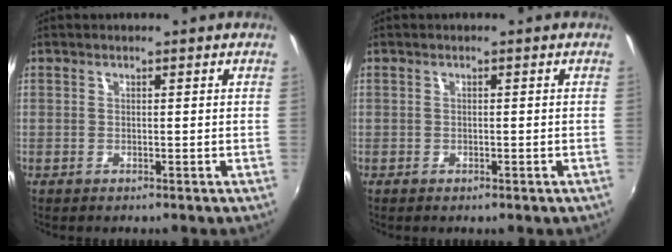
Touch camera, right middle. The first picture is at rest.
{"total": 0.8, "force": [-0.6, 0.5, 0.3], "torque": [-0.006, -0.006, -0.011]}